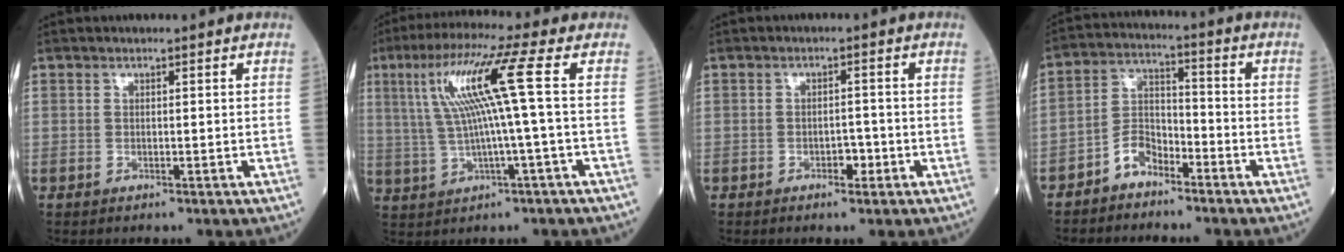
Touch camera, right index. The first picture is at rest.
{"total": 10.7, "force": [2.0, -1.1, 10.4], "torque": [-0.200, 0.027, 0.040]}
{"total": 2.1, "force": [-1.0, 1.1, 1.4], "torque": [-0.013, 0.006, -0.014]}
{"total": 5.6, "force": [-4.0, 3.1, 2.4], "torque": [-0.041, 0.012, -0.080]}